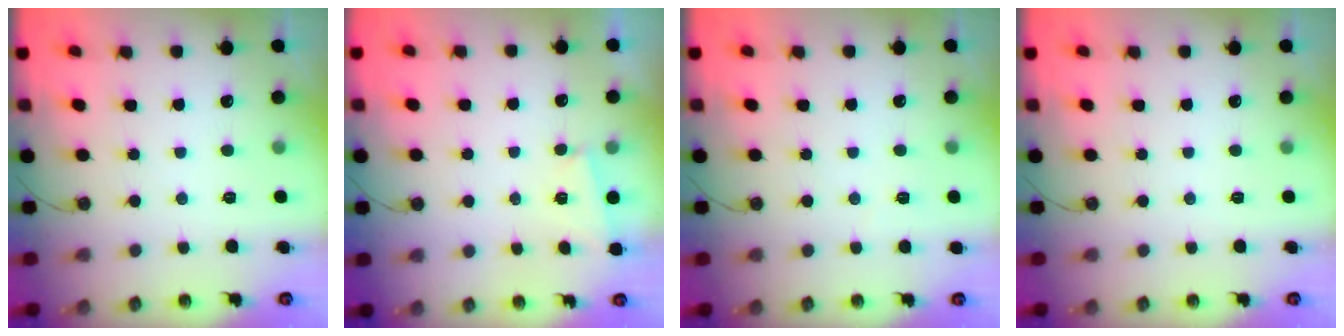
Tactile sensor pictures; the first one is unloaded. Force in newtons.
{"total": 1.5, "press": 1.4, "slide": 0.5}
{"total": 2.6, "press": 2.5, "slide": 0.7}
{"total": 0.0}